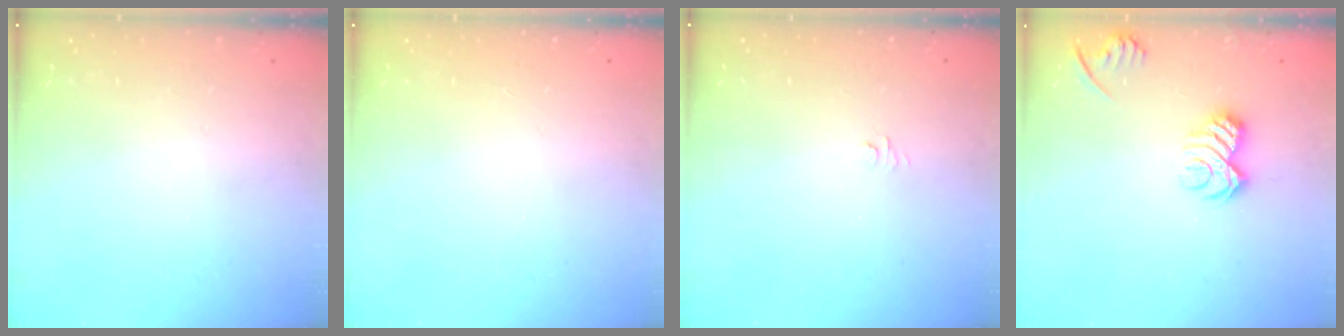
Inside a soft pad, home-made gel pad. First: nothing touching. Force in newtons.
{"total": 0.0}
{"total": 3.7, "press": 3.6, "slide": 0.3}
{"total": 10.4, "press": 10.3, "slide": 1.3}